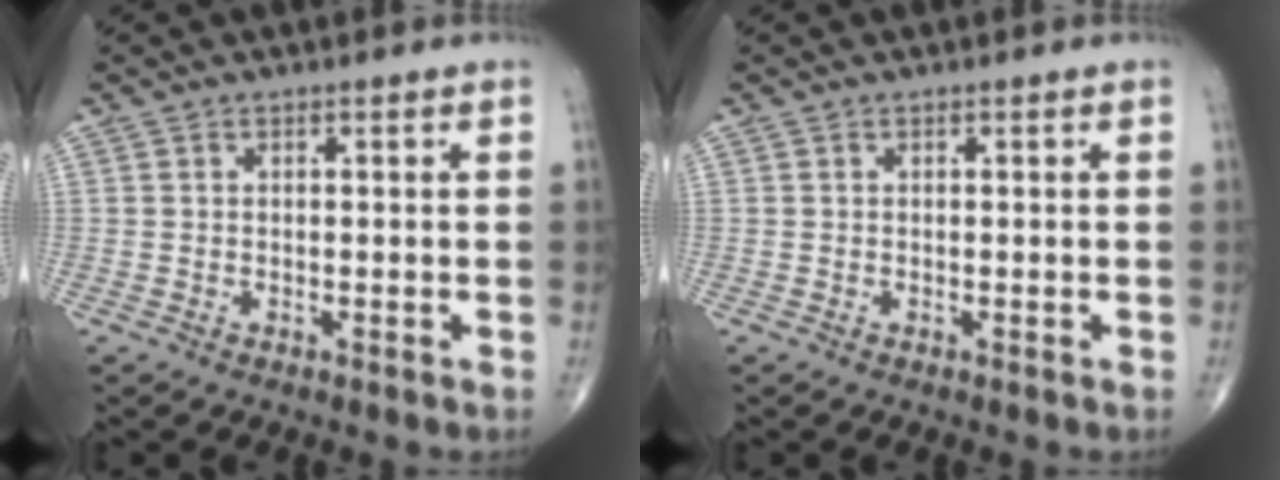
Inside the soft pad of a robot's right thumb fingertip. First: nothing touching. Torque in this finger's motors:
{"motor_torque": [0.36, 0.21, 0.15, -0.10, -0.01]}